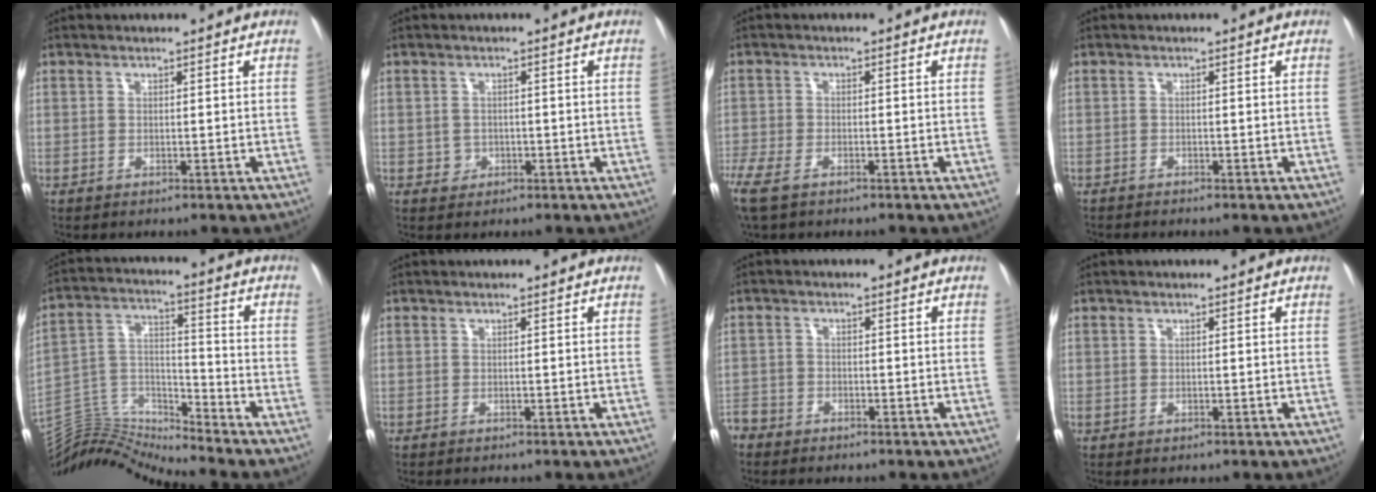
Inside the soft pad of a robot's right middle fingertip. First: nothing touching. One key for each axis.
{"total": 1.6, "fx": -0.5, "fy": 1.5, "fz": 0.4, "tx": -0.002, "ty": 0.006, "tz": -0.005}
{"total": 8.6, "fx": -5.9, "fy": 3.1, "fz": 5.4, "tx": -0.134, "ty": -0.016, "tz": -0.101}
{"total": 0.9, "fx": -0.9, "fy": 0.1, "fz": 0.1, "tx": -0.007, "ty": -0.002, "tz": -0.018}
{"total": 10.1, "fx": -9.8, "fy": -2.0, "fz": -1.1, "tx": 0.014, "ty": 0.051, "tz": -0.186}
{"total": 0.0}
{"total": 3.6, "fx": -3.1, "fy": 1.9, "fz": 0.2, "tx": -0.004, "ty": 0.001, "tz": -0.064}
{"total": 0.0}